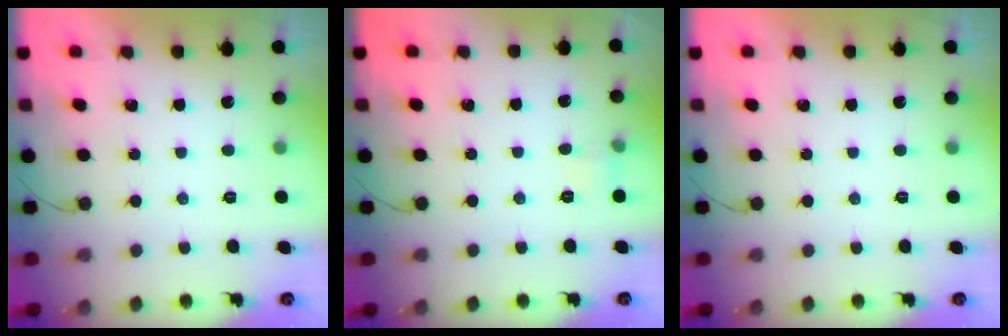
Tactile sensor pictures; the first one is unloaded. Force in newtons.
{"total": 3.8, "press": 3.6, "slide": 1.2}
{"total": 0.0}